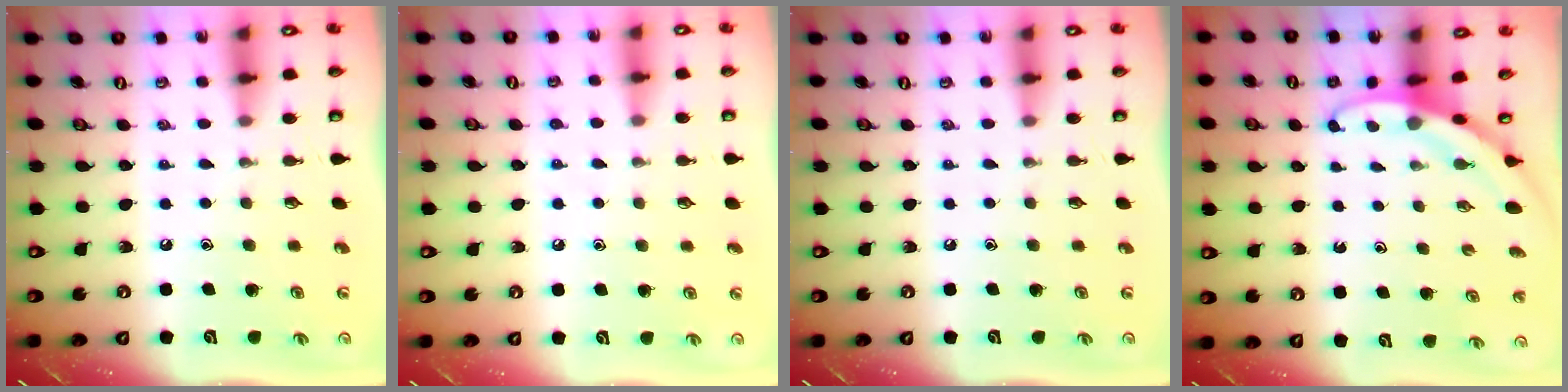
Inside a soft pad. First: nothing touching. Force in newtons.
{"total": 3.9, "press": 3.9, "slide": 0.4}
{"total": 0.0}
{"total": 2.9, "press": 2.9, "slide": 0.1}